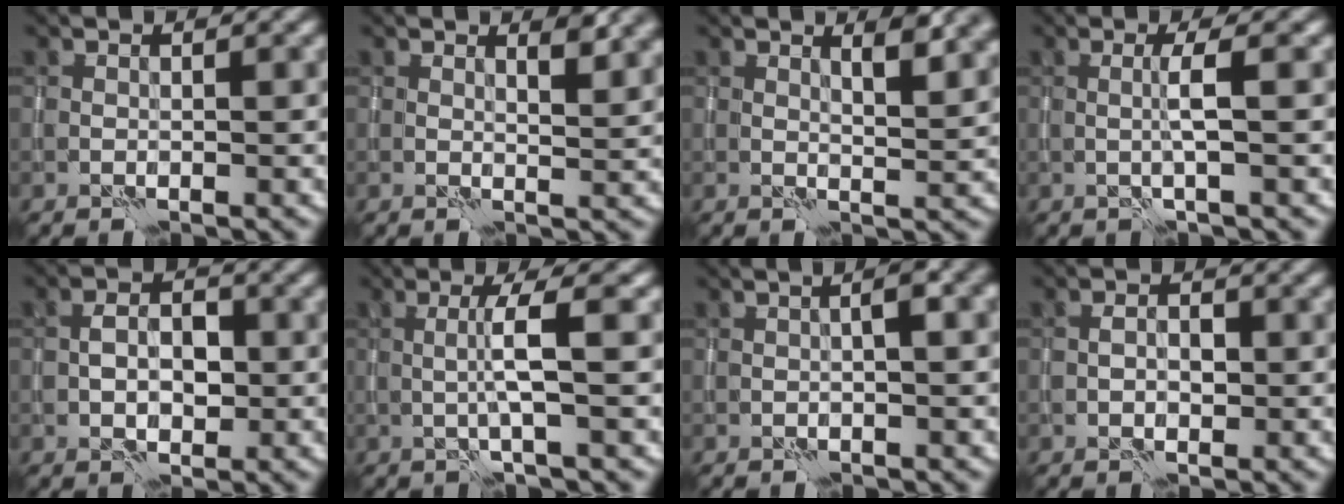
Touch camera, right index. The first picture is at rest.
{"total": 2.5, "force": [1.5, 0.7, 1.8], "torque": [-0.022, -0.003, 0.024]}
{"total": 3.7, "force": [1.9, 1.1, 3.0], "torque": [-0.041, -0.001, 0.028]}
{"total": 2.1, "force": [-0.2, 0.1, 2.1], "torque": [-0.041, 0.000, -0.004]}
{"total": 3.9, "force": [-0.6, 2.3, 3.1], "torque": [-0.050, 0.004, -0.011]}
{"total": 3.1, "force": [-0.1, 0.1, 3.1], "torque": [-0.059, 0.001, -0.002]}
{"total": 3.0, "force": [0.3, 0.7, 2.9], "torque": [-0.045, 0.011, 0.005]}
{"total": 2.4, "force": [-0.3, 1.5, 1.8], "torque": [-0.017, 0.000, -0.008]}